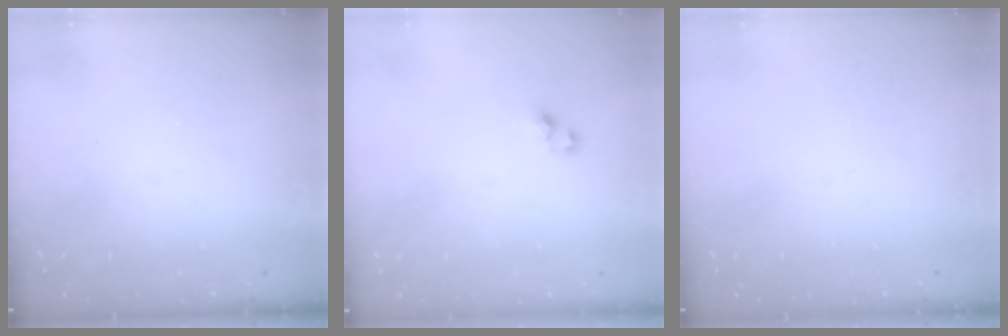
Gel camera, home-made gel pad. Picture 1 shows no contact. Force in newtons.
{"total": 3.7, "press": 3.7, "slide": 0.1}
{"total": 0.0}